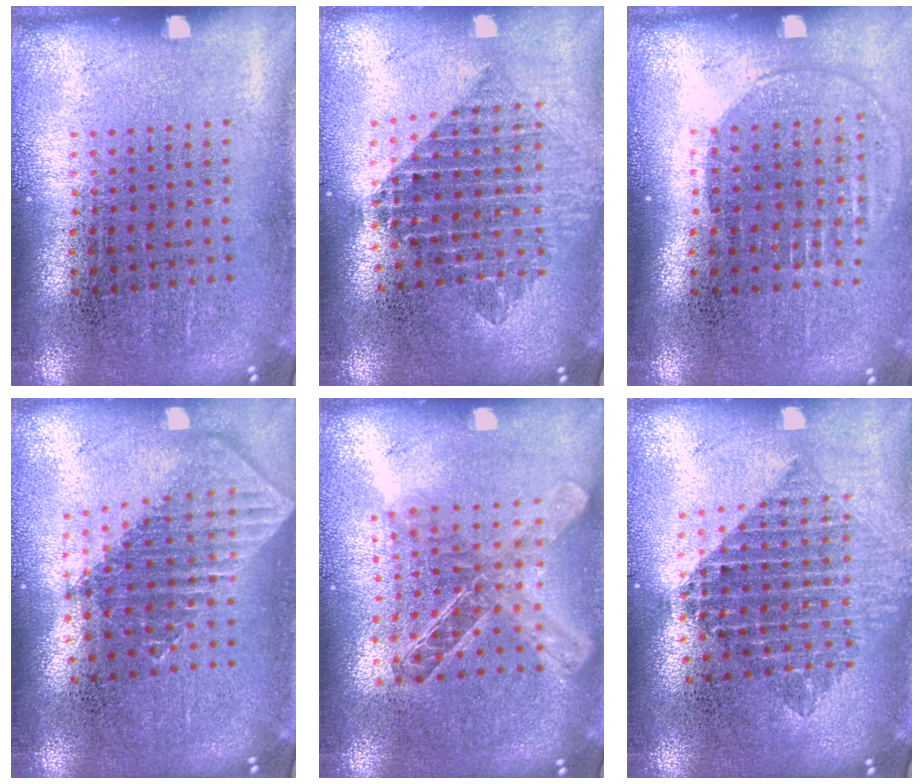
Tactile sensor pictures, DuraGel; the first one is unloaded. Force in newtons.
{"total": 2.1, "press": 1.6, "slide": 1.3}
{"total": 1.5, "press": 1.2, "slide": 0.8}
{"total": 1.9, "press": 1.5, "slide": 1.1}
{"total": 1.9, "press": 1.7, "slide": 1.0}
{"total": 2.1, "press": 1.6, "slide": 1.3}